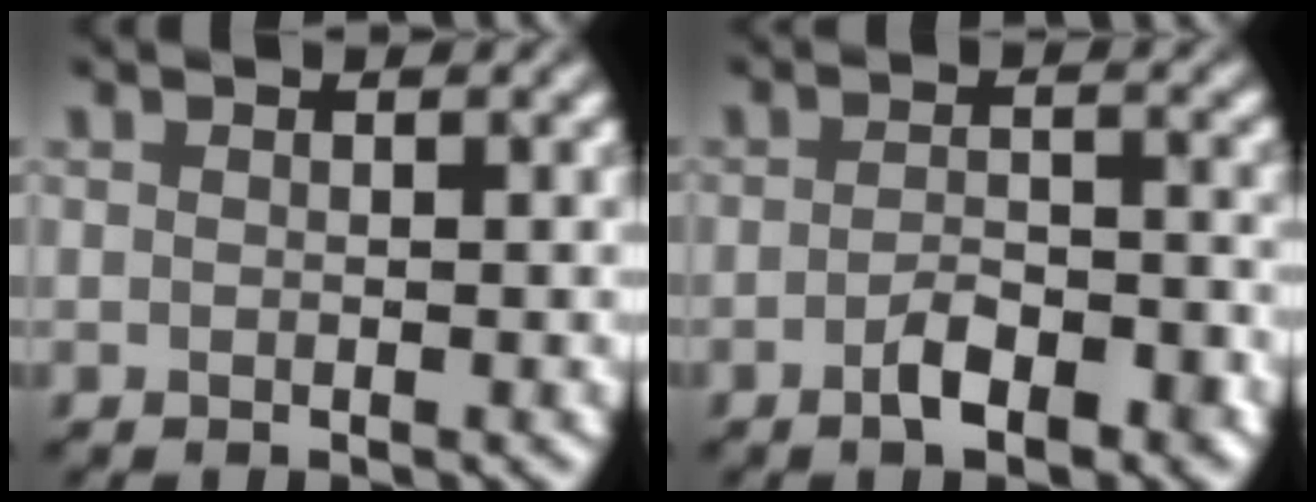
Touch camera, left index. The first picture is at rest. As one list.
[{"total": 3.7, "force": [-2.0, 1.5, 2.7], "torque": [-0.044, 0.002, -0.035]}]